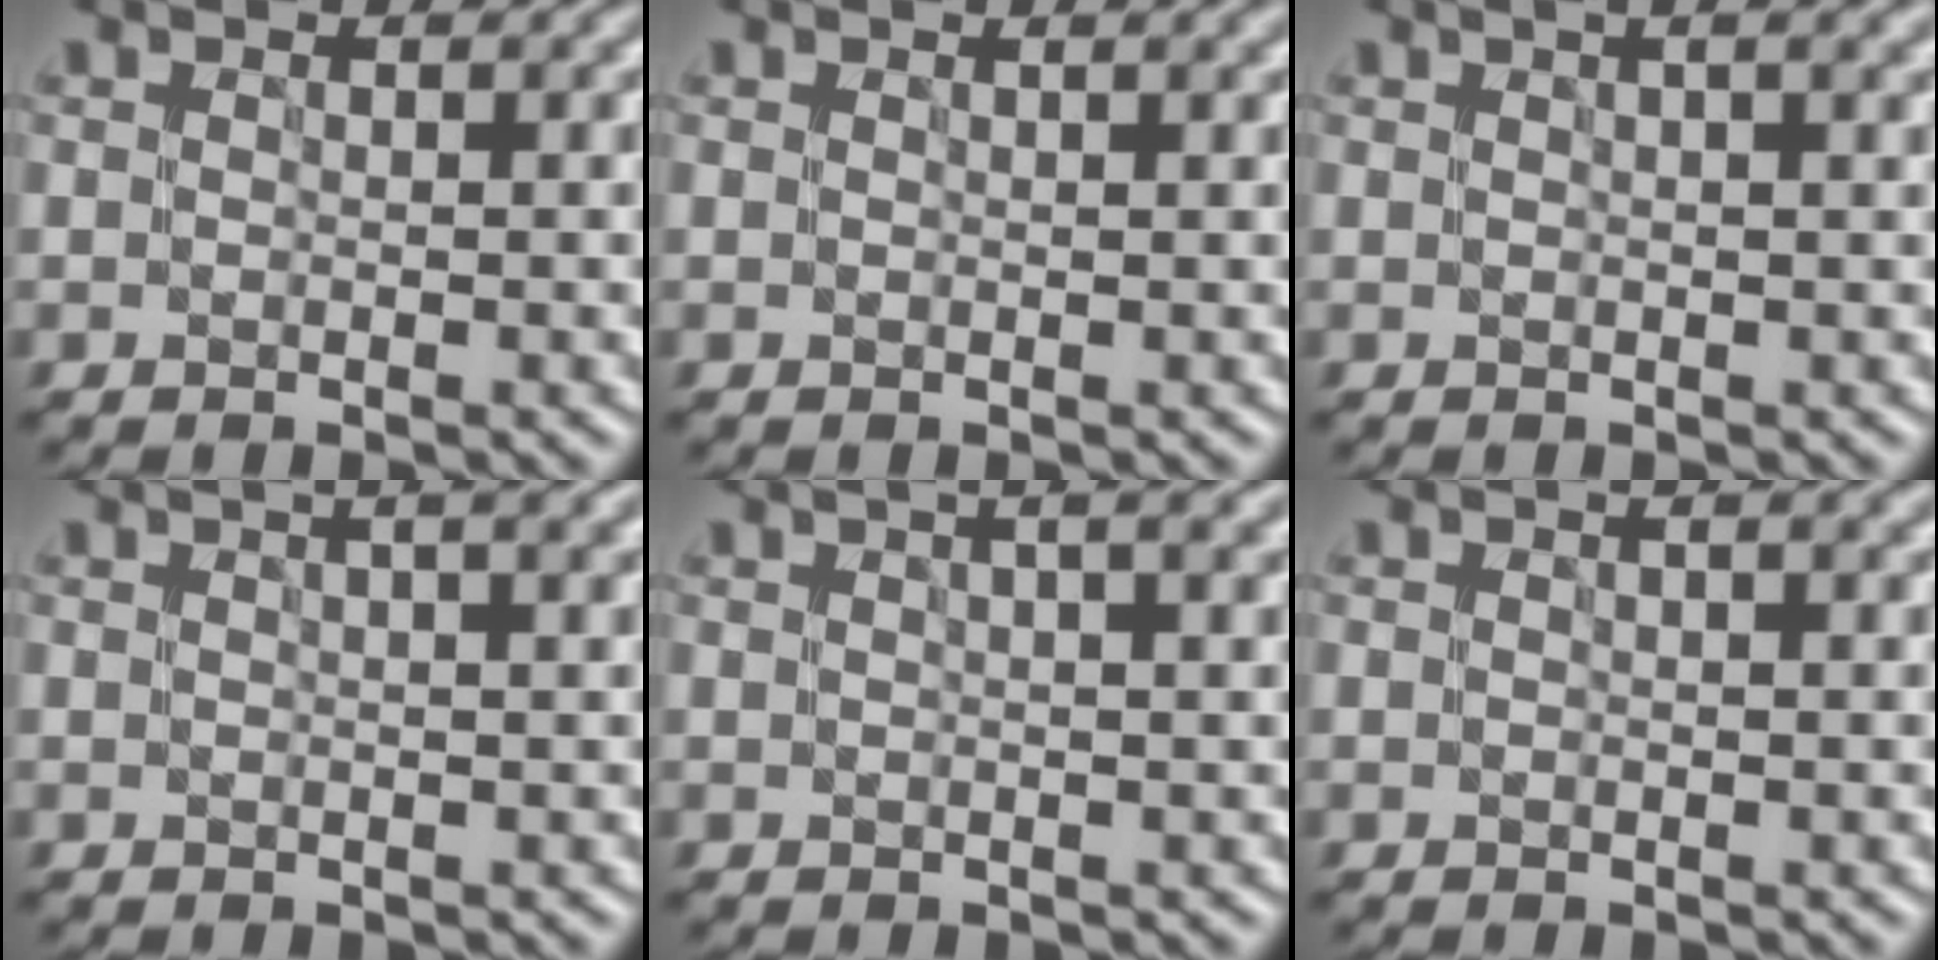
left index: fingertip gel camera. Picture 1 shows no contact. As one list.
[{"total": 0.8, "force": [0.5, 0.1, 0.6], "torque": [-0.009, 0.001, 0.005]}, {"total": 2.5, "force": [1.3, 0.5, 2.0], "torque": [-0.028, 0.006, 0.011]}, {"total": 3.6, "force": [1.9, 1.1, 2.9], "torque": [-0.032, 0.011, 0.010]}, {"total": 4.4, "force": [2.2, 1.5, 3.5], "torque": [-0.034, 0.015, 0.006]}, {"total": 1.3, "force": [0.7, 0.3, 1.1], "torque": [-0.016, 0.001, 0.008]}]